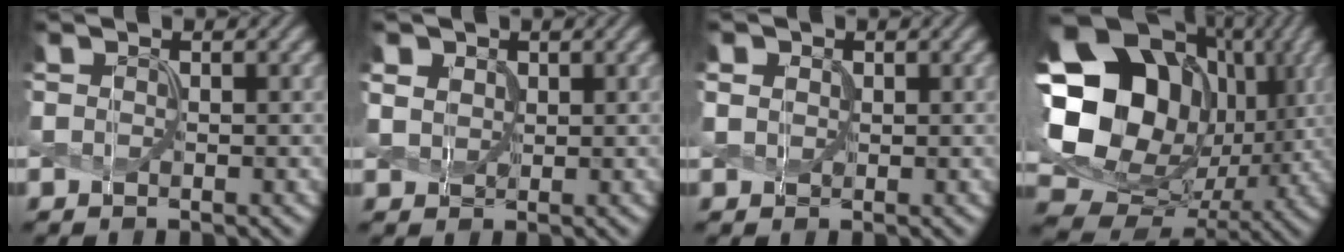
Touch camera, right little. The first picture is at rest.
{"total": 2.4, "force": [1.4, 1.7, 1.1], "torque": [-0.036, 0.005, 0.026]}
{"total": 1.4, "force": [0.5, 1.1, 0.6], "torque": [-0.013, 0.005, 0.005]}
{"total": 17.9, "force": [2.9, 14.5, 10.0], "torque": [-0.198, 0.006, 0.065]}